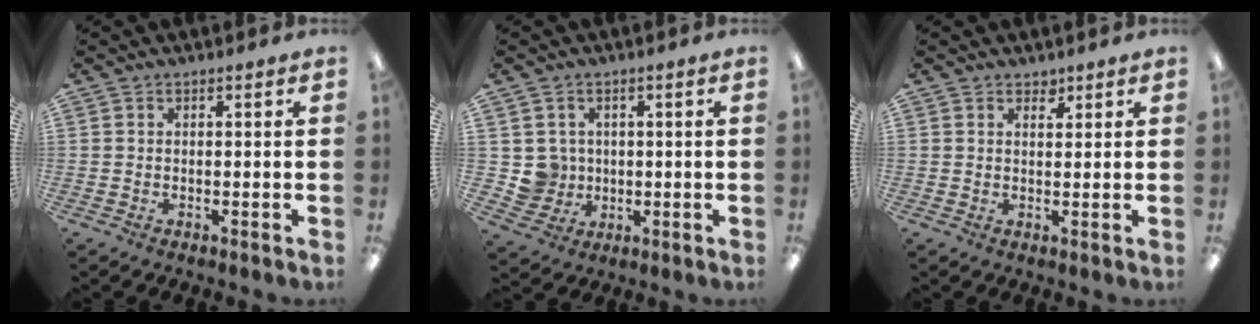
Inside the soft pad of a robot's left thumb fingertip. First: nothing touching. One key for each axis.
{"total": 5.6, "fx": 1.0, "fy": 5.5, "fz": 0.3, "tx": -0.011, "ty": 0.004, "tz": 0.025}
{"total": 1.9, "fx": 1.6, "fy": 0.9, "fz": 0.4, "tx": 0.007, "ty": -0.008, "tz": 0.027}